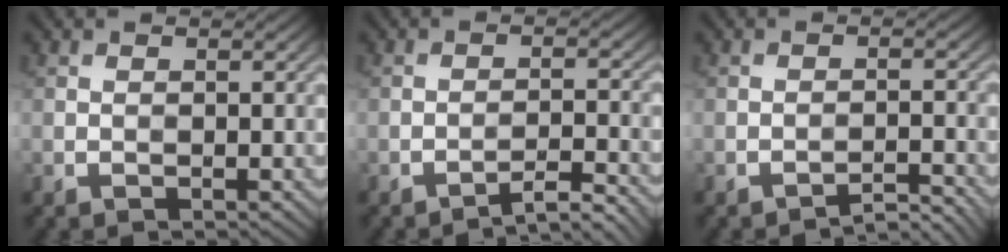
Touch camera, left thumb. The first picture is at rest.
{"total": 3.6, "force": [-3.1, 0.3, 1.8], "torque": [-0.024, 0.015, -0.052]}
{"total": 2.6, "force": [-2.4, 0.2, 0.8], "torque": [-0.001, 0.013, -0.042]}